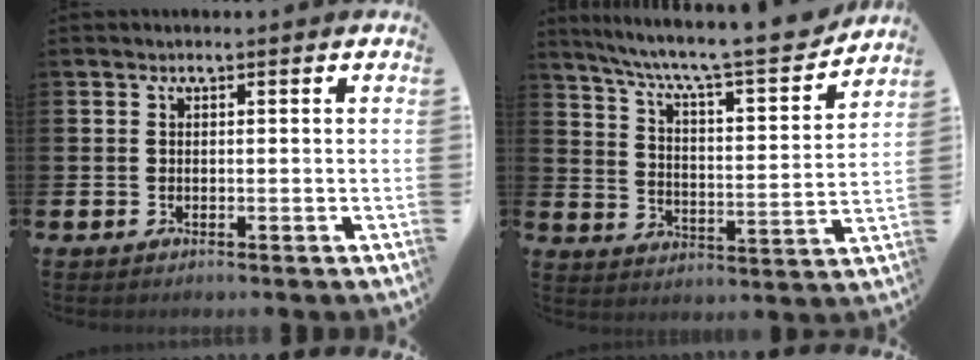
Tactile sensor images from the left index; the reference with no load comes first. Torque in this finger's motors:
{"motor_torque": [0.43, -0.45, 0.62, 0.11]}